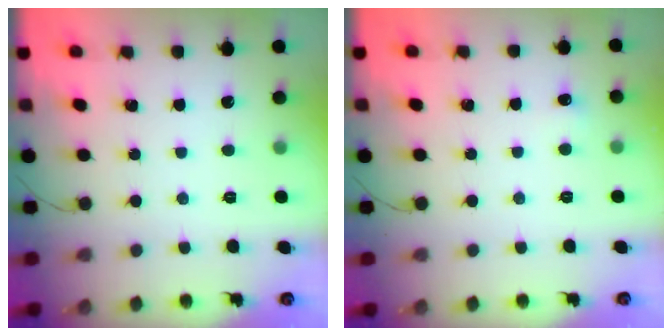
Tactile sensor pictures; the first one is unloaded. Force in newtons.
{"total": 3.6, "press": 3.4, "slide": 1.0}